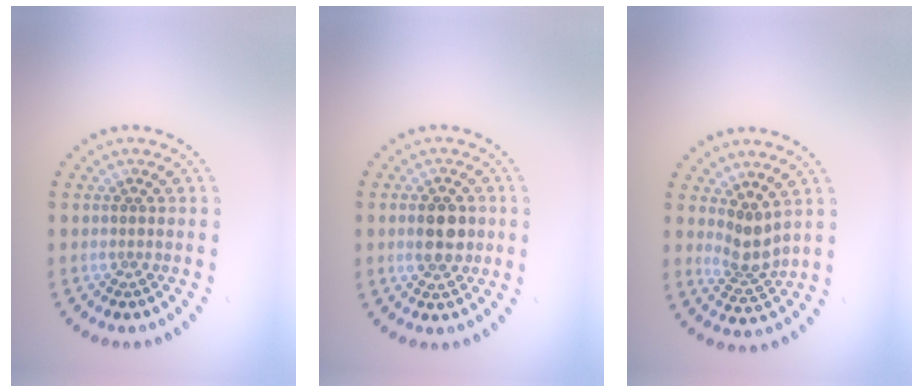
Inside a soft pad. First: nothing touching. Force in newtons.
{"total": 3.5, "press": 3.5, "slide": 0.1}
{"total": 2.5, "press": 1.9, "slide": 1.6}